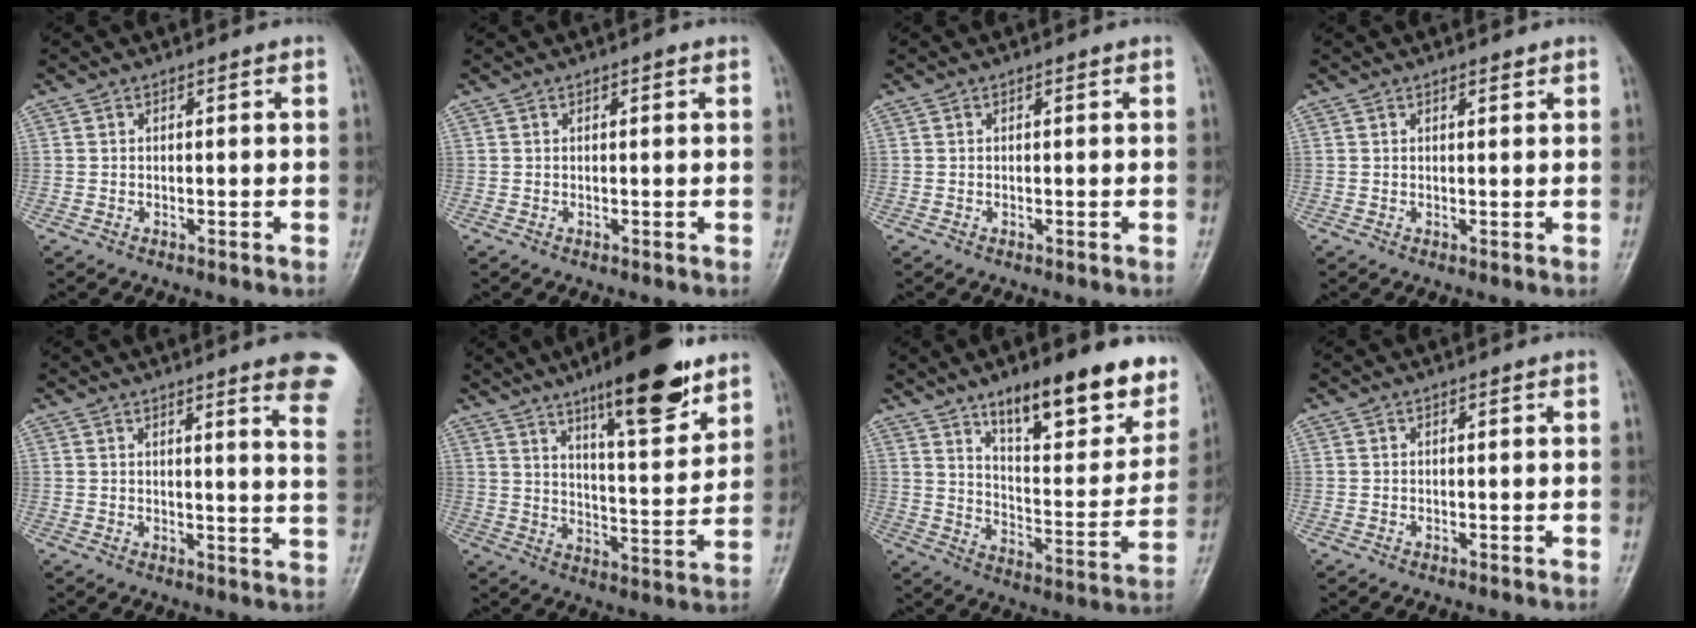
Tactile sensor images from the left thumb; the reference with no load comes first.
{"total": 0.6, "force": [0.3, 0.2, 0.5], "torque": [-0.007, 0.001, 0.002]}
{"total": 0.0}
{"total": 1.0, "force": [0.8, 0.3, 0.5], "torque": [-0.009, -0.005, 0.012]}
{"total": 11.1, "force": [7.9, 0.6, 7.7], "torque": [-0.073, -0.041, 0.071]}
{"total": 16.5, "force": [10.8, 4.2, 11.8], "torque": [-0.151, -0.063, 0.171]}
{"total": 20.8, "force": [13.4, 7.2, 14.2], "torque": [-0.143, -0.070, 0.205]}
{"total": 0.0}